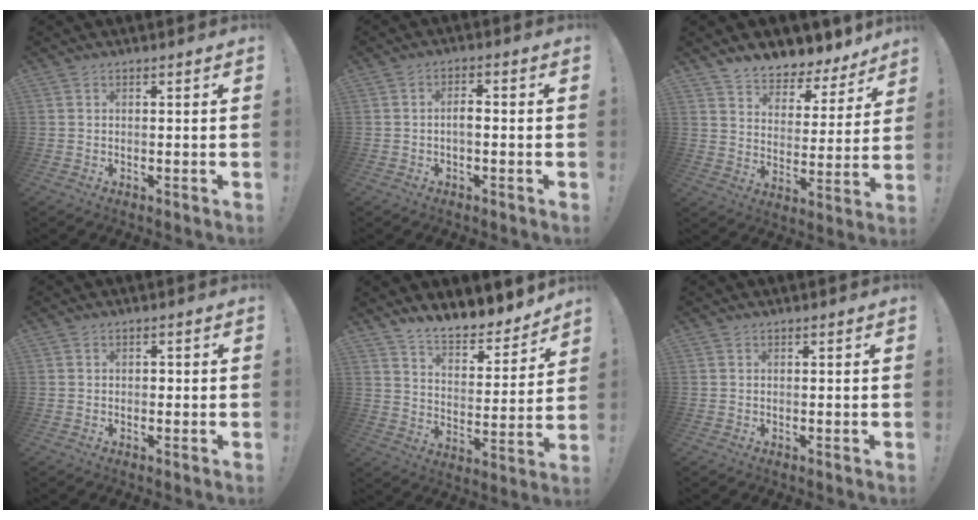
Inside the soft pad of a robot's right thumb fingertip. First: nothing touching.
{"total": 3.5, "force": [-0.9, 1.3, 3.1], "torque": [-0.068, 0.009, -0.018]}
{"total": 7.2, "force": [6.5, 2.9, 1.1], "torque": [-0.020, -0.067, 0.120]}
{"total": 0.8, "force": [-0.4, 0.6, 0.2], "torque": [-0.011, 0.004, -0.008]}
{"total": 9.5, "force": [8.8, 2.7, 2.5], "torque": [-0.042, -0.078, 0.160]}
{"total": 0.0}